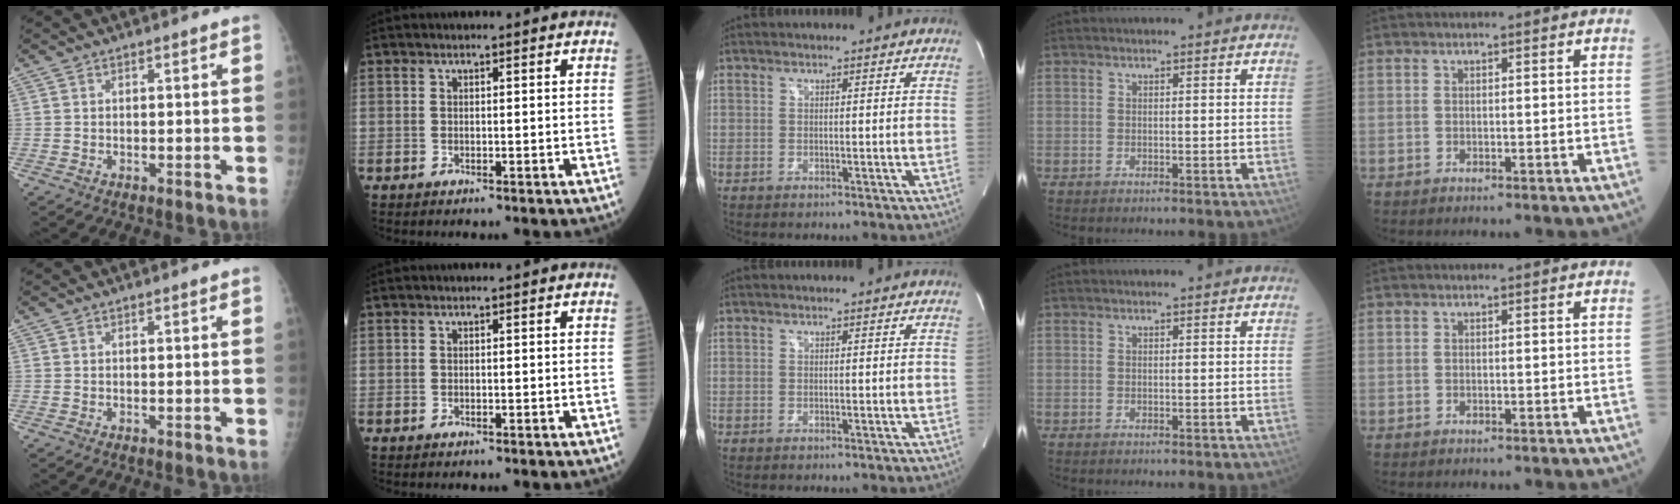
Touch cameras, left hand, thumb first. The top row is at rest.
{}